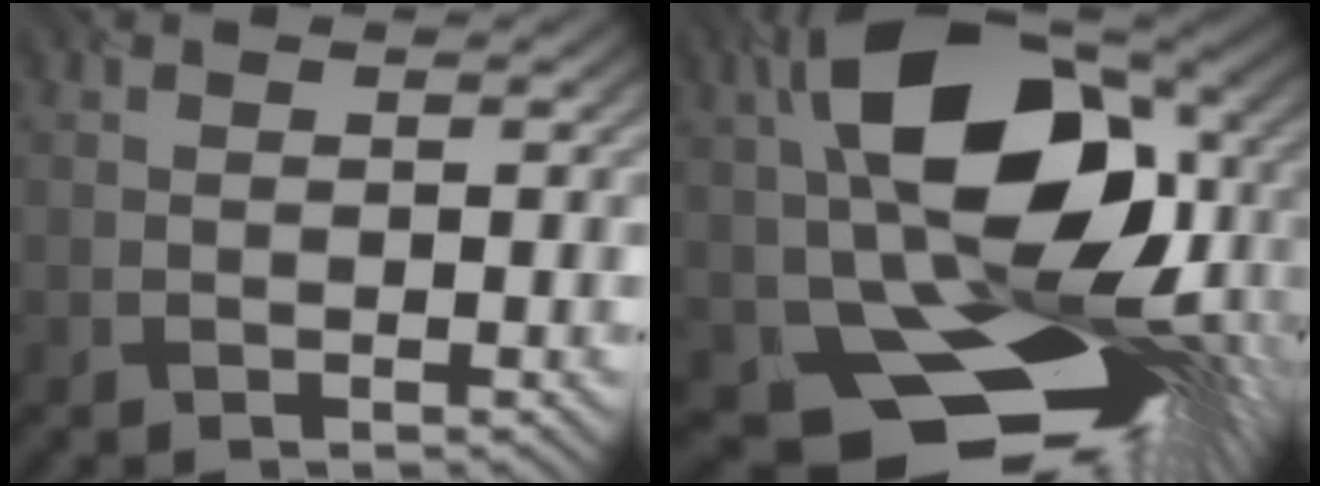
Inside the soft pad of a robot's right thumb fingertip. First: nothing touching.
{"total": 21.7, "force": [-0.4, 14.0, 16.6], "torque": [-0.336, -0.019, 0.007]}